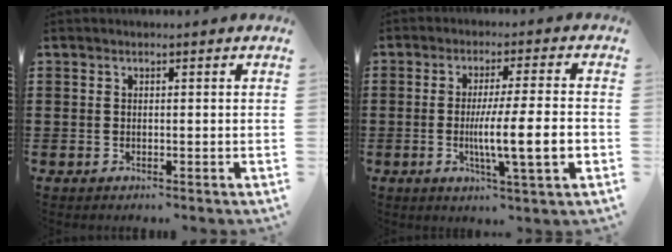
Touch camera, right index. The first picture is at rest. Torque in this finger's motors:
{"motor_torque": [2.14, 0.00, 0.57, 0.18]}